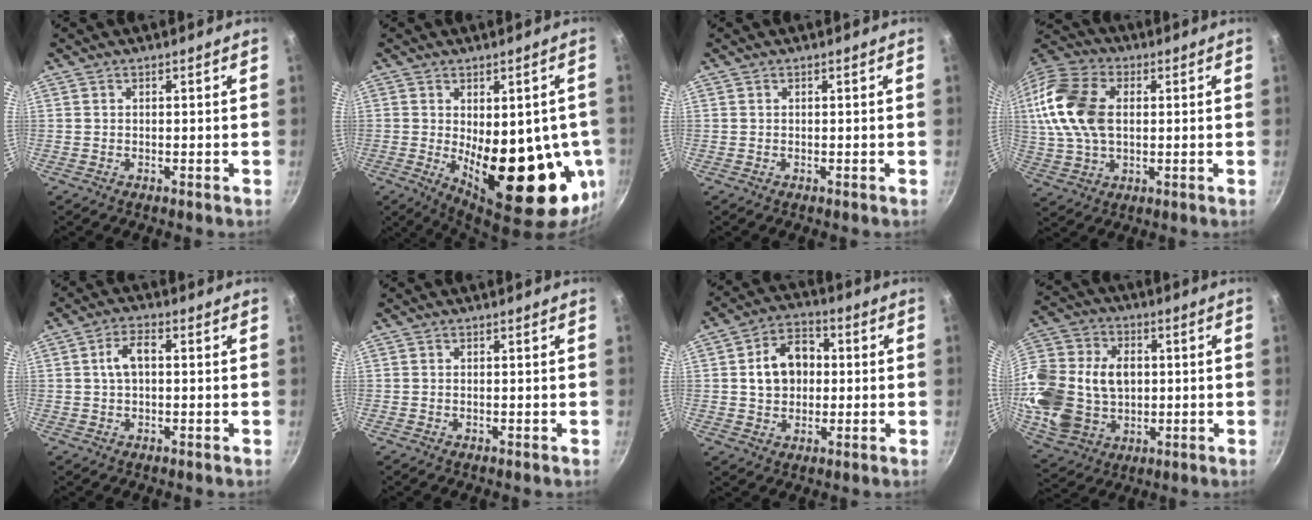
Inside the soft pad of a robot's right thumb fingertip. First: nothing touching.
{"total": 22.0, "force": [-2.8, 9.7, 19.5], "torque": [-0.218, -0.026, -0.015]}
{"total": 0.0}
{"total": 17.3, "force": [2.2, 11.3, 12.9], "torque": [-0.244, 0.017, 0.031]}
{"total": 4.7, "force": [0.4, 2.6, 4.0], "torque": [-0.073, 0.019, 0.003]}
{"total": 0.0}
{"total": 10.5, "force": [0.9, 8.1, 6.7], "torque": [-0.079, 0.021, 0.007]}
{"total": 23.0, "force": [0.6, 17.4, 15.0], "torque": [-0.295, 0.022, 0.022]}